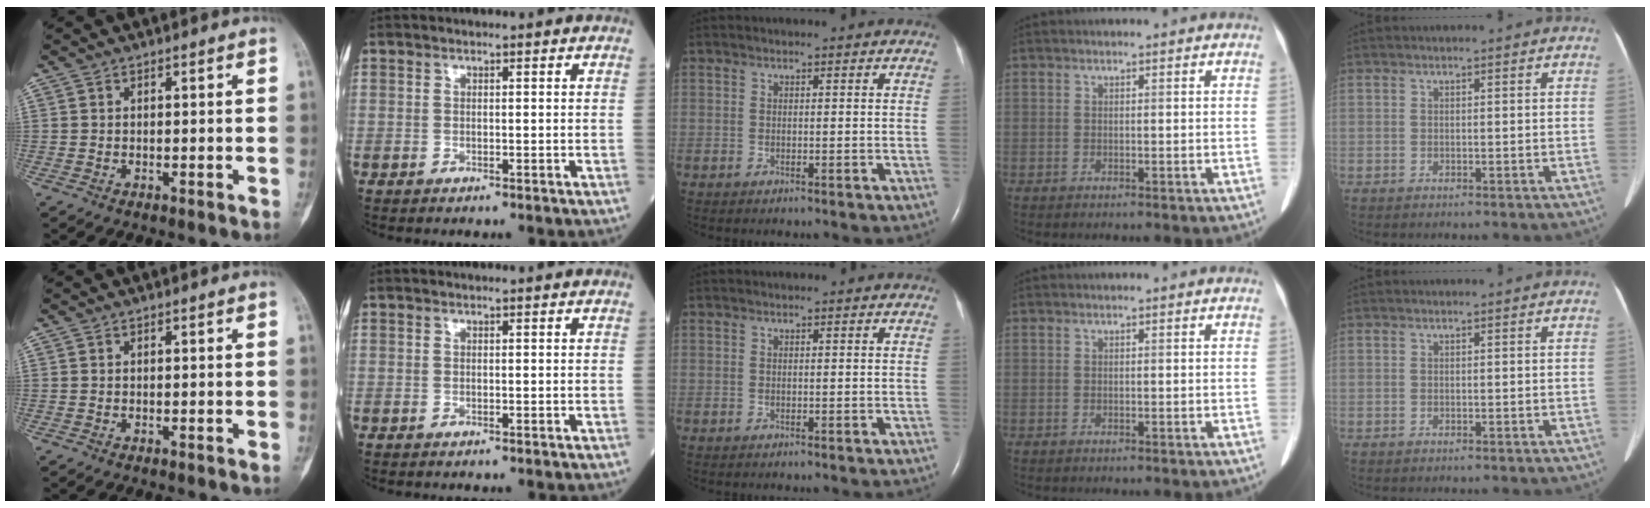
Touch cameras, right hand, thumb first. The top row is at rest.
{}